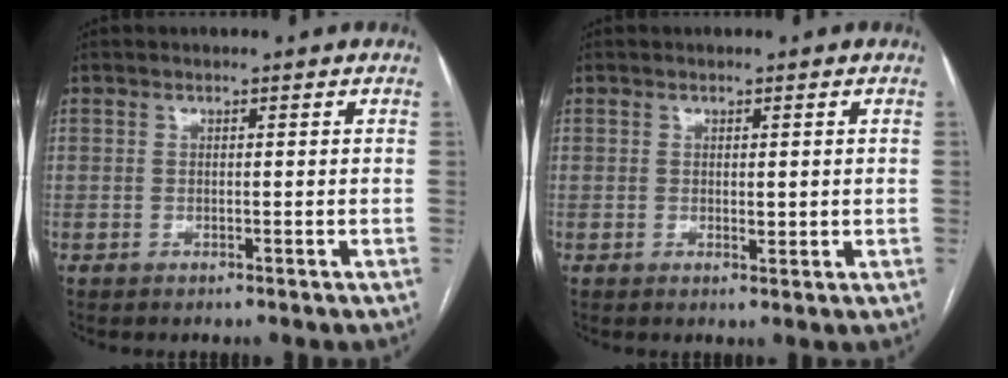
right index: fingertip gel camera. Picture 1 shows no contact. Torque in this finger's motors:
{"motor_torque": [0.44, 0.54, 0.00, 0.01]}